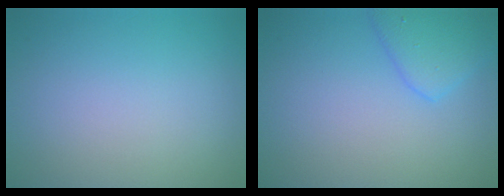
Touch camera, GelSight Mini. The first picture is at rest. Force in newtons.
{"total": 3.1, "press": 3.1, "slide": 0.2}